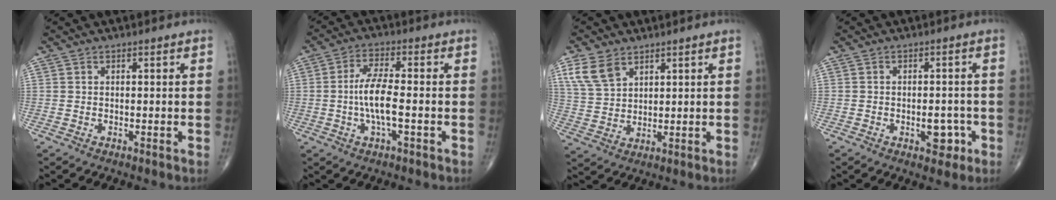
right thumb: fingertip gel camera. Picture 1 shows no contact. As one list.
[{"total": 7.5, "force": [-1.2, 2.1, 7.1], "torque": [-0.152, 0.012, -0.028]}, {"total": 7.1, "force": [4.2, 4.3, 3.9], "torque": [-0.068, -0.012, 0.092]}, {"total": 4.4, "force": [-1.7, 2.6, 3.1], "torque": [-0.019, 0.008, -0.019]}]